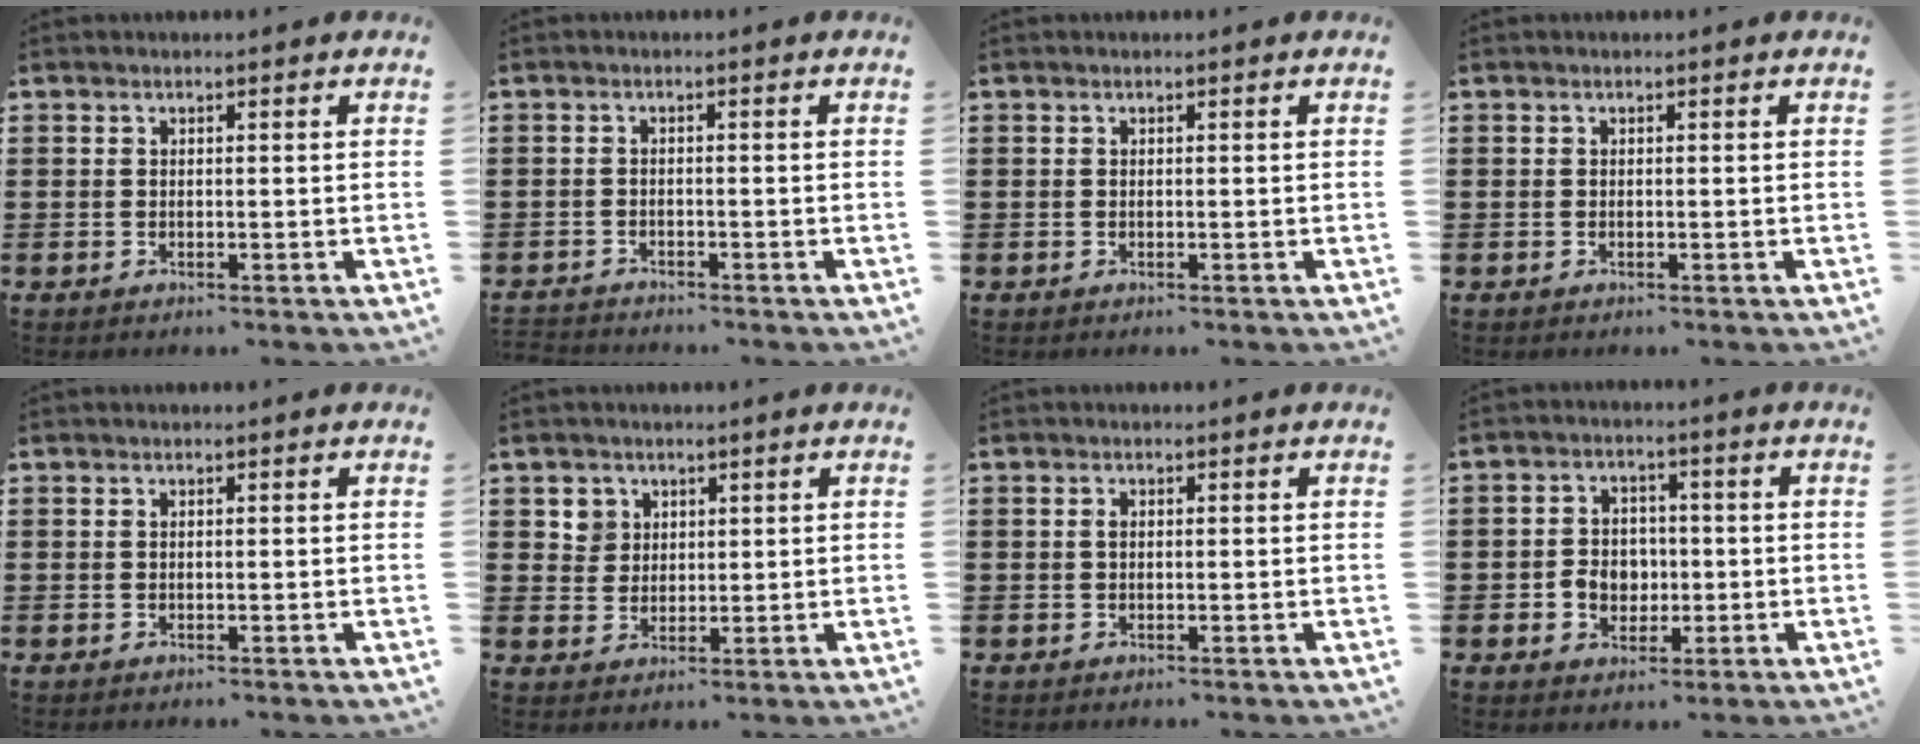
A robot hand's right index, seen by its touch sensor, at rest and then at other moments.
{"total": 1.4, "force": [-1.4, 0.1, -0.1], "torque": [-0.003, 0.000, -0.032]}
{"total": 0.0}
{"total": 0.0}
{"total": 0.0}
{"total": 3.3, "force": [1.6, 2.9, 0.2], "torque": [-0.017, 0.011, 0.031]}
{"total": 0.9, "force": [0.1, 0.5, 0.7], "torque": [-0.016, 0.002, 0.002]}
{"total": 4.5, "force": [-0.7, 4.0, 2.0], "torque": [-0.041, 0.008, -0.017]}